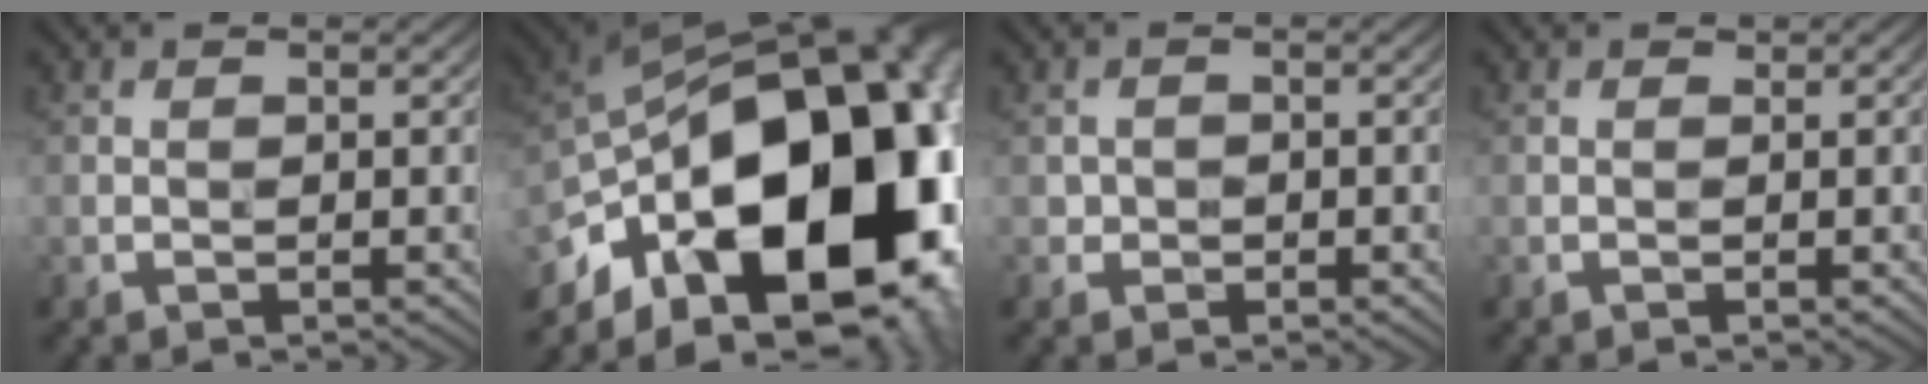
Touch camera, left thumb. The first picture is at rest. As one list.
[{"total": 22.7, "force": [-6.9, 12.6, 17.6], "torque": [-0.307, -0.038, -0.091]}, {"total": 1.2, "force": [-0.3, 1.2, 0.1], "torque": [0.006, -0.001, -0.008]}, {"total": 0.0}]